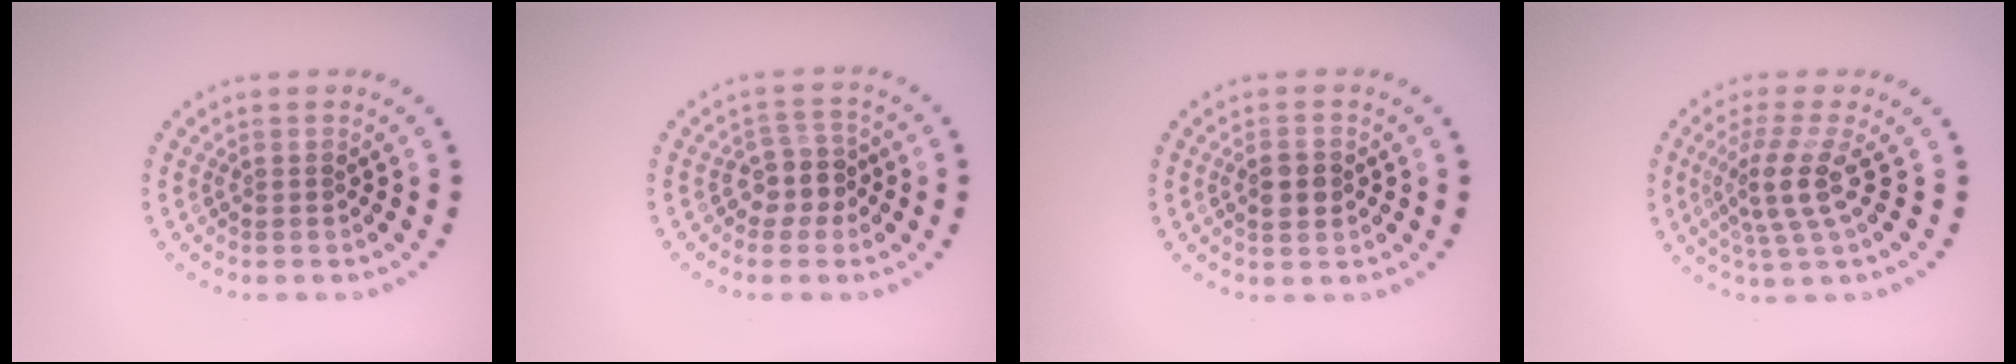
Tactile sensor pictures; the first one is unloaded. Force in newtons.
{"total": 2.6, "press": 2.2, "slide": 1.3}
{"total": 2.2, "press": 2.2, "slide": 0.3}
{"total": 3.7, "press": 2.9, "slide": 2.3}